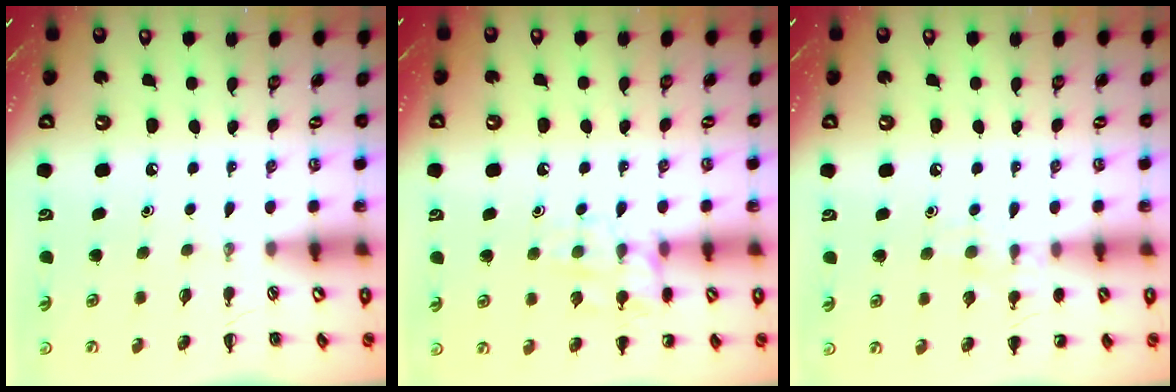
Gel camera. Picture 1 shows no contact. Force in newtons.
{"total": 11.0, "press": 11.0, "slide": 0.6}
{"total": 7.9, "press": 7.7, "slide": 1.6}